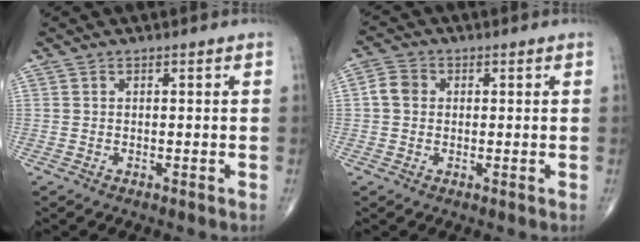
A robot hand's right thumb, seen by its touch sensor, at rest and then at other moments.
{"total": 3.8, "force": [0.2, 3.4, 1.8], "torque": [-0.024, 0.009, -0.004]}